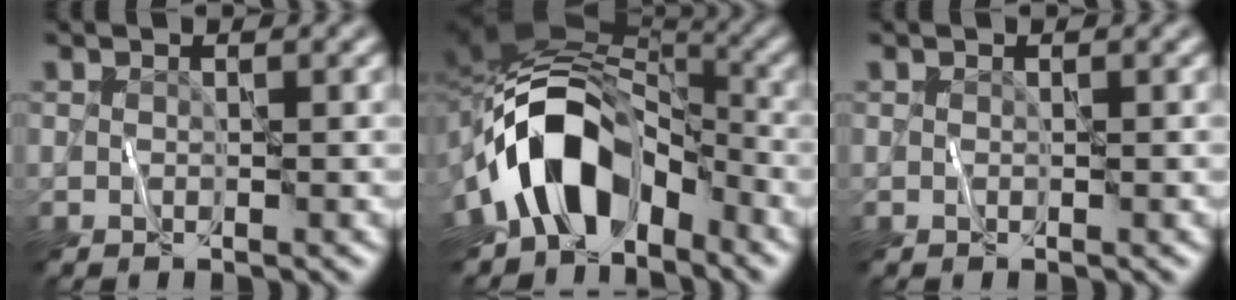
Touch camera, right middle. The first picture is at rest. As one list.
[{"total": 11.0, "force": [-5.1, 6.8, 6.9], "torque": [-0.109, 0.012, -0.102]}, {"total": 0.0}]